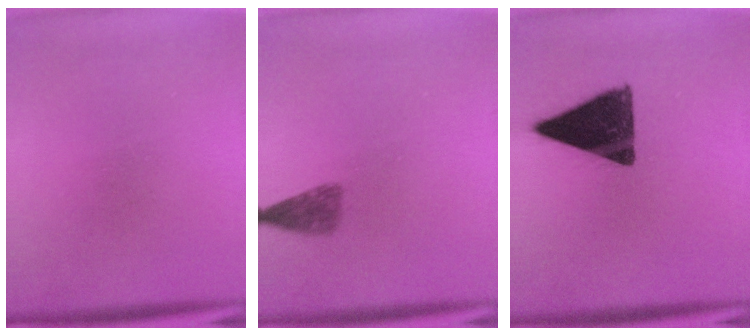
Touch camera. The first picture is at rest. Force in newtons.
{"total": 2.4}
{"total": 13.7}